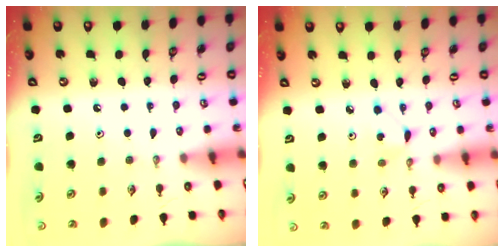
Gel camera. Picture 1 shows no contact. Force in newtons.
{"total": 3.5, "press": 3.5, "slide": 0.4}